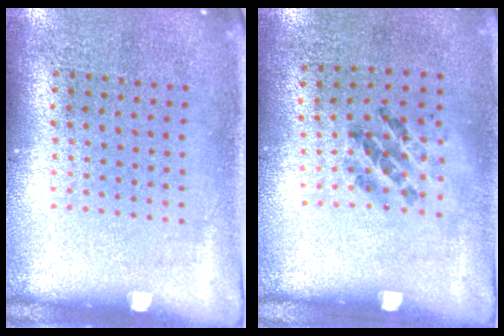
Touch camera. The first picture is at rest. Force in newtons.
{"total": 1.1, "press": 0.7, "slide": 0.9}